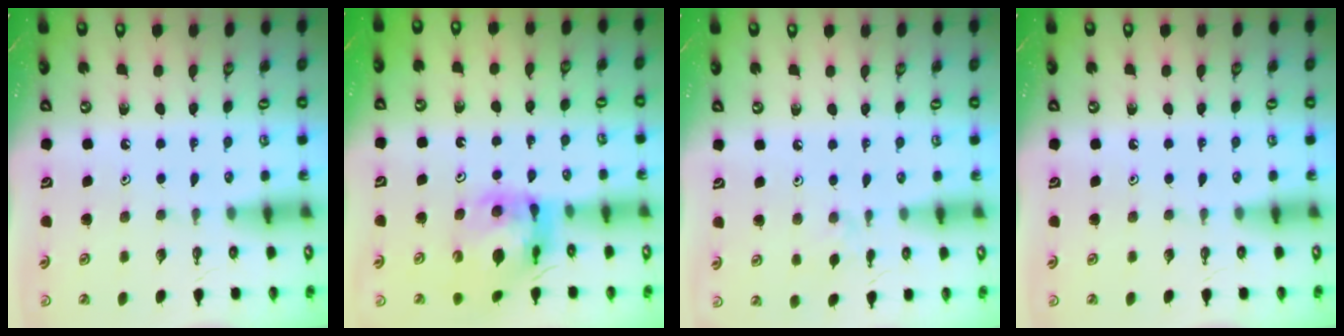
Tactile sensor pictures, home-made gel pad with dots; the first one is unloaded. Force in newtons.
{"total": 12.6, "press": 12.5, "slide": 1.4}
{"total": 2.6, "press": 2.5, "slide": 0.5}
{"total": 0.0}